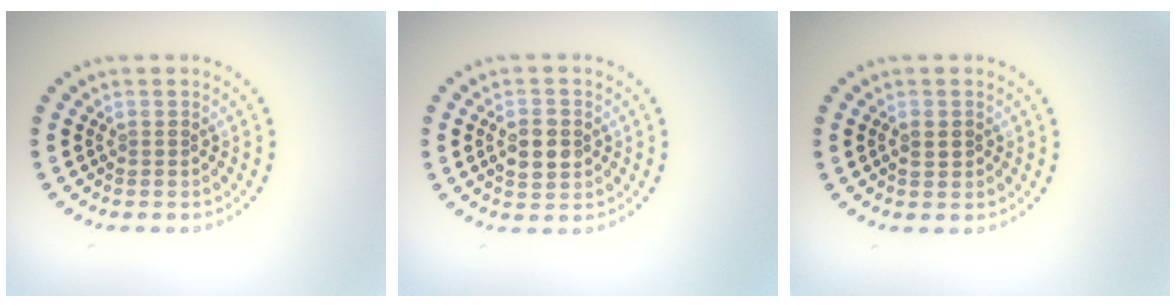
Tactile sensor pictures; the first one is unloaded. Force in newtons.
{"total": 2.8, "press": 2.8, "slide": 0.1}
{"total": 1.0, "press": 0.9, "slide": 0.3}